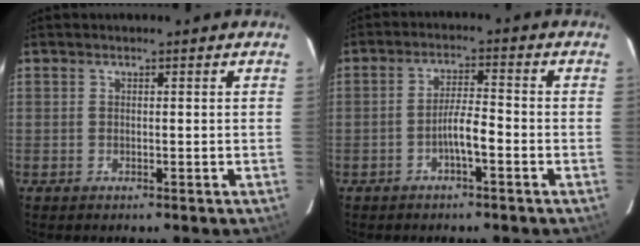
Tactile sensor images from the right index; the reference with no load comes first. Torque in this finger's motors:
{"motor_torque": [0.69, -0.42, 0.39, 0.09]}